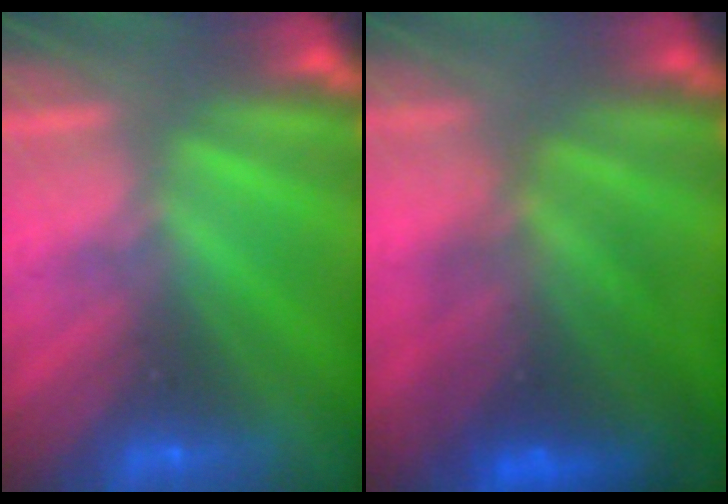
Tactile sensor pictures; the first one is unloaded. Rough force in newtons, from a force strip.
{"total": 7.8}